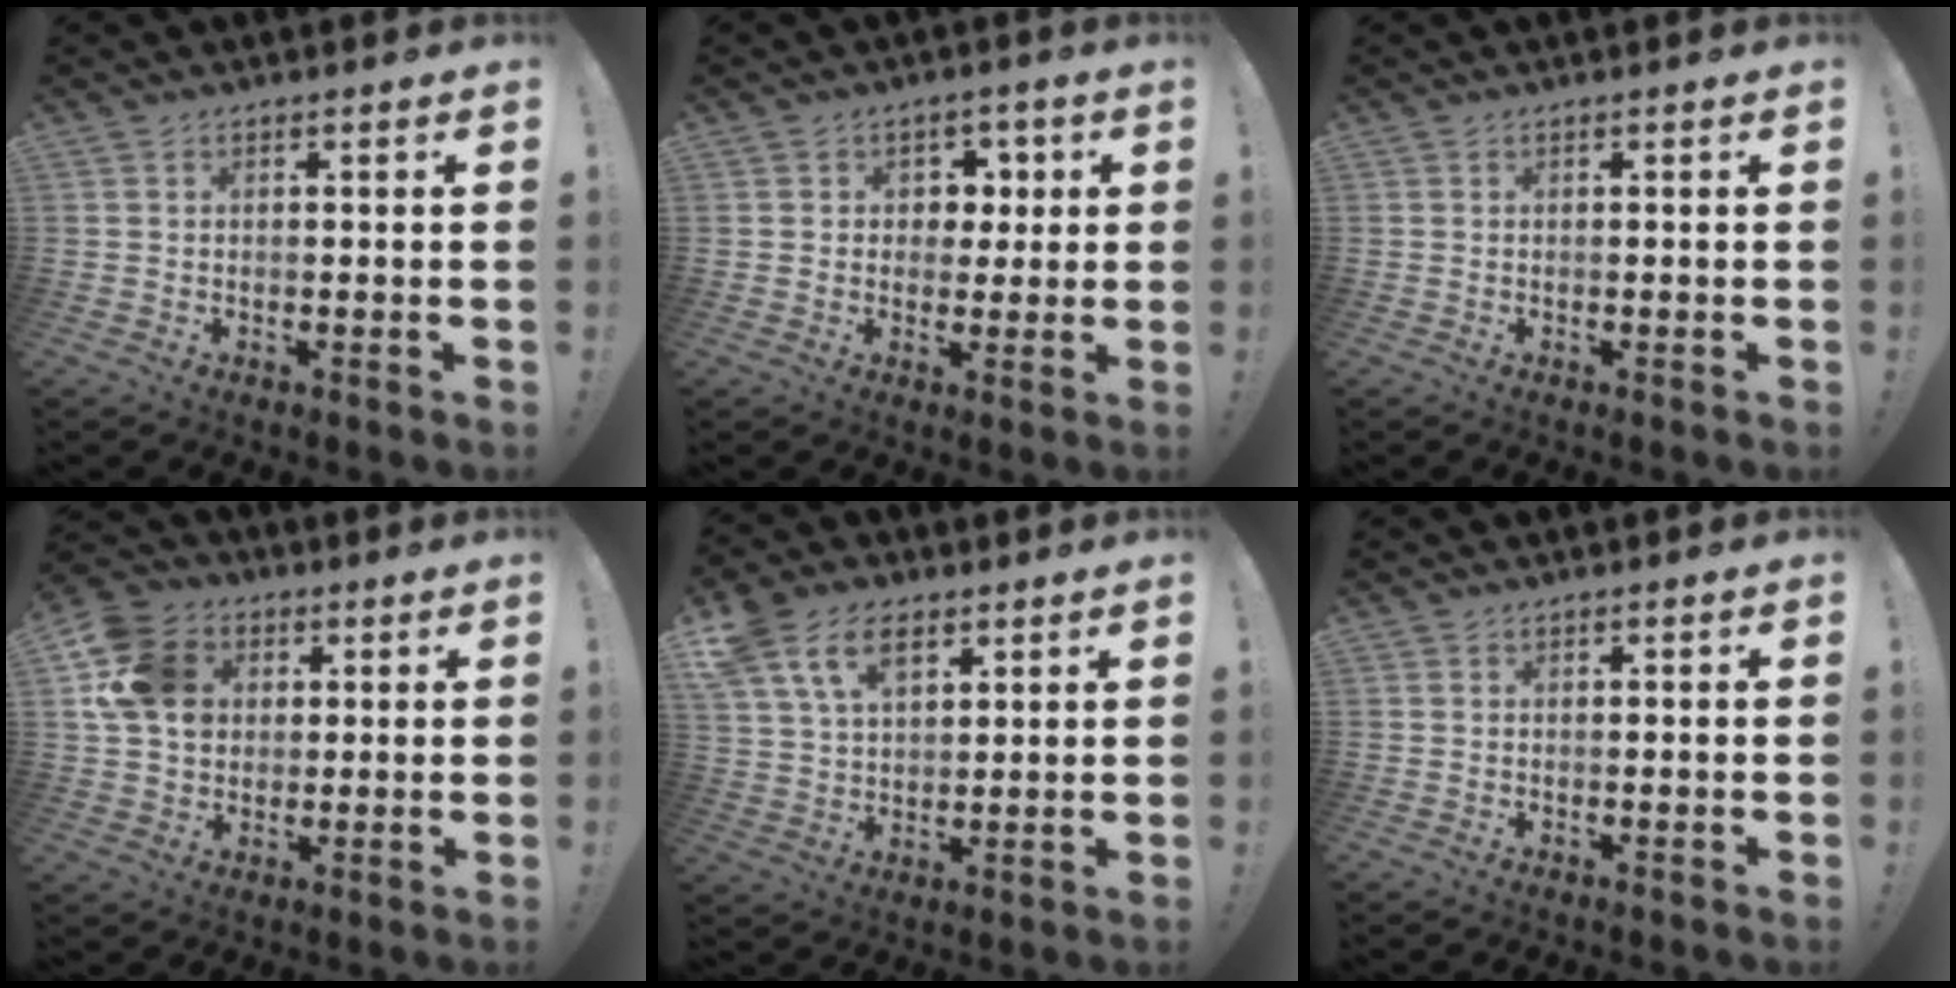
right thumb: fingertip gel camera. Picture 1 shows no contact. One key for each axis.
{"total": 6.0, "fx": 1.2, "fy": 5.8, "fz": 1.2, "tx": -0.006, "ty": -0.006, "tz": 0.022}
{"total": 0.0}
{"total": 14.8, "fx": 3.5, "fy": 12.0, "fz": 7.8, "tx": -0.139, "ty": -0.004, "tz": 0.072}
{"total": 13.7, "fx": 7.2, "fy": 8.9, "fz": 7.6, "tx": -0.145, "ty": -0.015, "tz": 0.138}
{"total": 0.0}